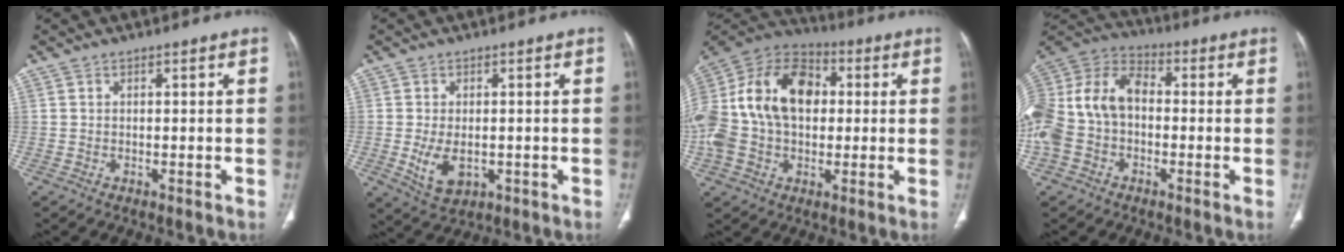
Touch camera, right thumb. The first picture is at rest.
{"total": 6.1, "force": [-1.1, 3.8, 4.7], "torque": [-0.081, -0.009, -0.007]}
{"total": 23.6, "force": [2.3, 15.7, 17.4], "torque": [-0.343, 0.030, 0.037]}
{"total": 18.8, "force": [-1.2, 13.3, 13.2], "torque": [-0.292, 0.042, -0.026]}